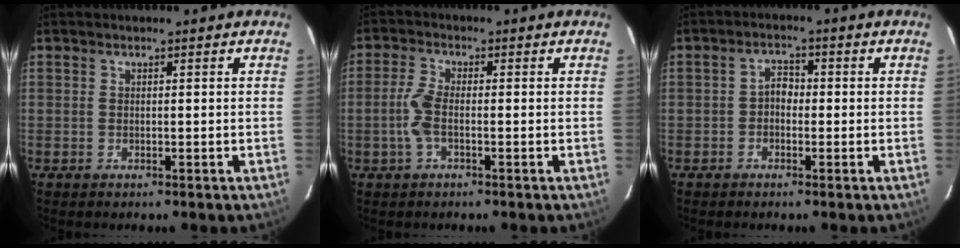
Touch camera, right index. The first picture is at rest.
{"total": 4.5, "force": [-1.1, 1.6, 4.0], "torque": [-0.094, 0.004, -0.024]}
{"total": 2.5, "force": [-0.7, 1.9, 1.4], "torque": [-0.026, 0.011, -0.015]}